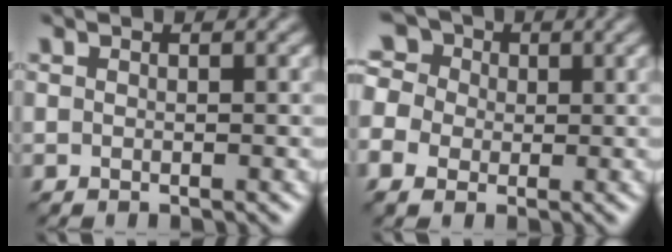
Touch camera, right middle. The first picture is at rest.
{"total": 7.6, "force": [0.2, 6.4, 4.1], "torque": [-0.099, 0.025, -0.032]}